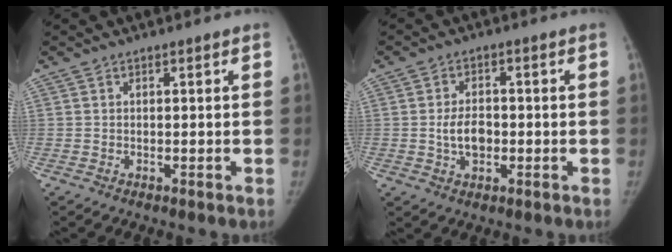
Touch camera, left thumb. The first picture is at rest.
{"total": 5.1, "force": [-0.8, 3.3, 3.8], "torque": [-0.060, 0.009, -0.013]}